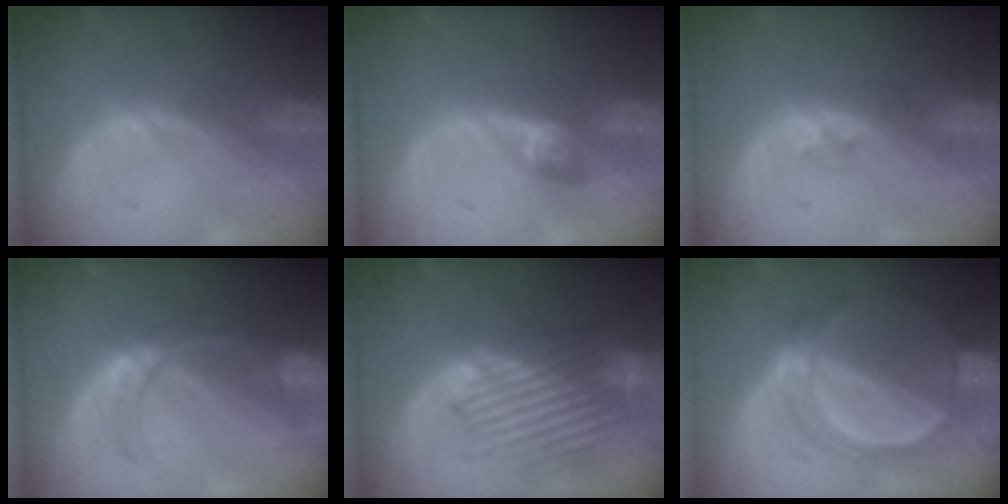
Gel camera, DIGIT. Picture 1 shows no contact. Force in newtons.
{"total": 2.8, "press": 2.5, "slide": 1.2}
{"total": 1.9, "press": 1.4, "slide": 1.2}
{"total": 6.2, "press": 6.1, "slide": 0.7}
{"total": 9.8, "press": 9.1, "slide": 3.5}
{"total": 6.9, "press": 6.5, "slide": 2.4}